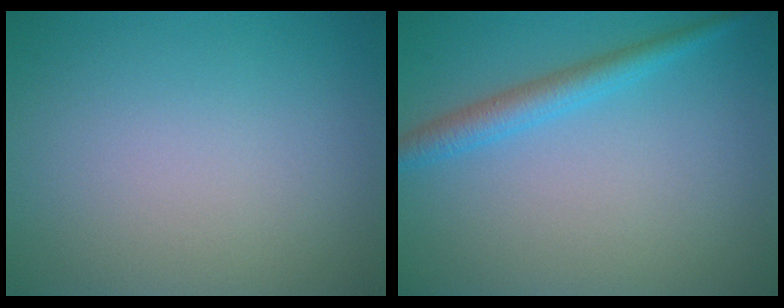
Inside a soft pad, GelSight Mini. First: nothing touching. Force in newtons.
{"total": 2.6, "press": 2.6, "slide": 0.1}